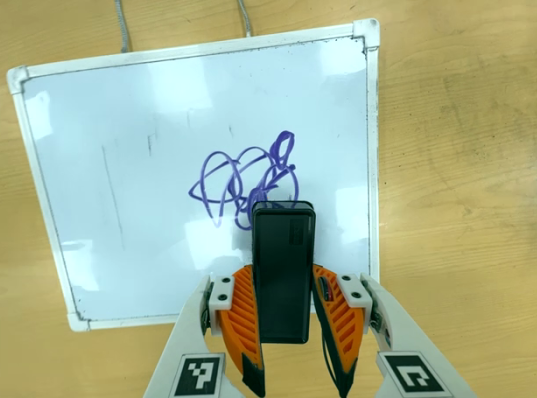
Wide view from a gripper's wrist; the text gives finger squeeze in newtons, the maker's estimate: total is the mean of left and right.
{"total": 4.2, "left": 2.7, "right": 5.7}